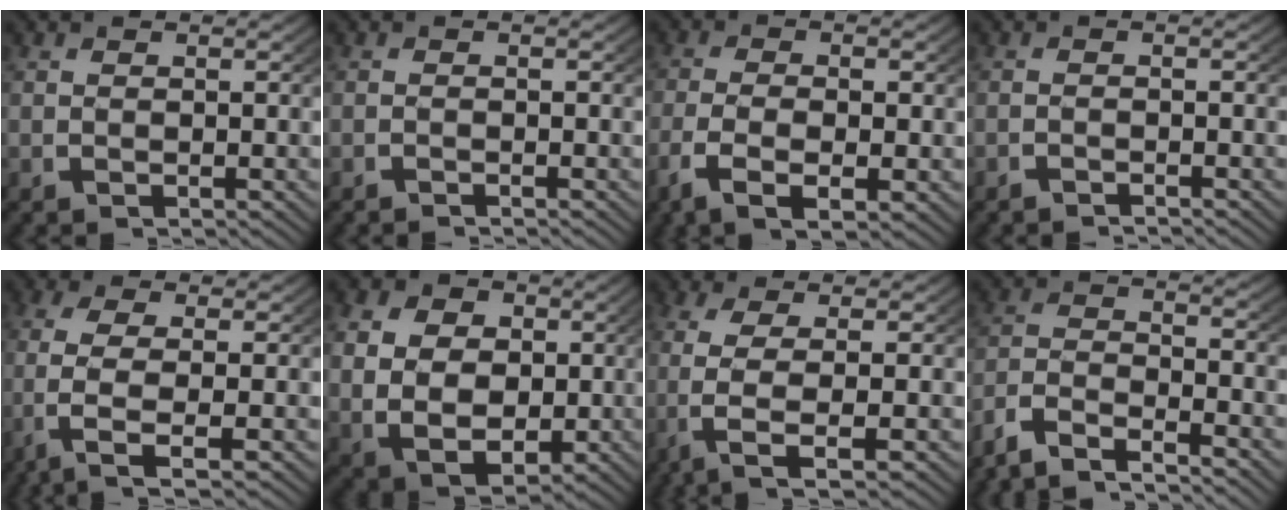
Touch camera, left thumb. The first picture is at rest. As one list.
[{"total": 0.8, "force": [-0.8, -0.1, 0.0], "torque": [0.003, -0.001, -0.018]}, {"total": 4.6, "force": [-1.7, 2.1, 3.8], "torque": [-0.083, -0.011, -0.027]}, {"total": 1.2, "force": [-1.2, 0.1, 0.1], "torque": [-0.001, -0.002, -0.025]}, {"total": 7.4, "force": [-0.7, 3.4, 6.6], "torque": [-0.159, -0.018, -0.005]}, {"total": 10.5, "force": [-0.2, 8.2, 6.6], "torque": [-0.137, -0.043, 0.011]}, {"total": 7.0, "force": [-0.5, 2.6, 6.5], "torque": [-0.151, -0.017, 0.002]}, {"total": 6.4, "force": [-4.6, 3.1, 3.3], "torque": [-0.068, -0.009, -0.085]}]